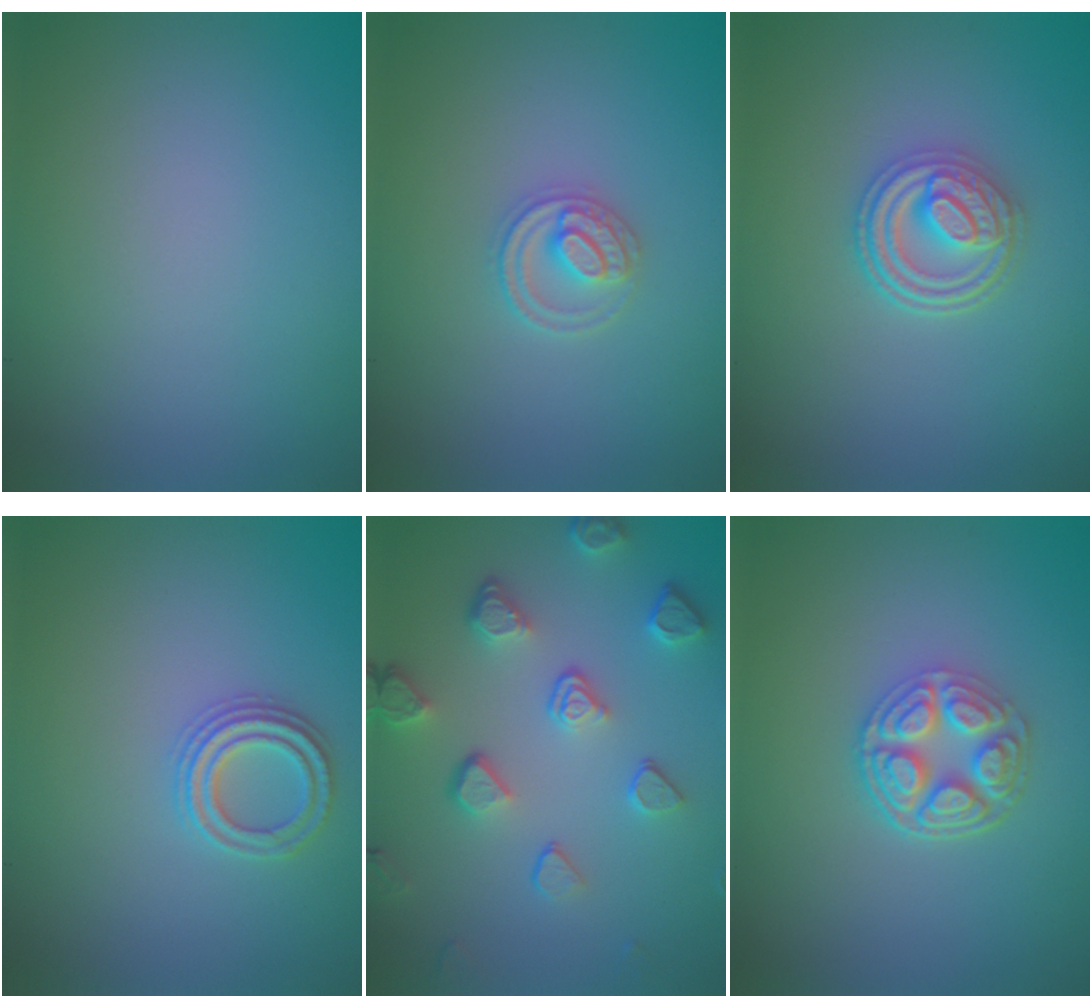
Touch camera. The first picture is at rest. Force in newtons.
{"total": 2.5, "press": 2.4, "slide": 0.3}
{"total": 4.3, "press": 3.5, "slide": 2.5}
{"total": 2.3, "press": 2.3, "slide": 0.3}
{"total": 5.0, "press": 3.8, "slide": 3.3}
{"total": 4.7, "press": 3.7, "slide": 2.8}